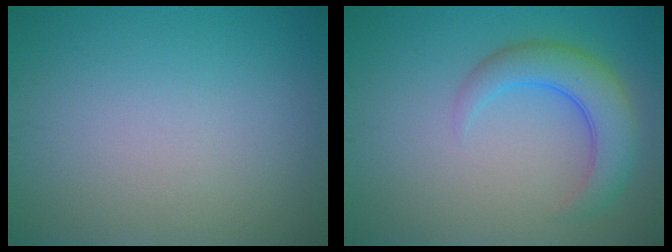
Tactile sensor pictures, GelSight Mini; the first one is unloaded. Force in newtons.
{"total": 4.6, "press": 4.5, "slide": 0.2}